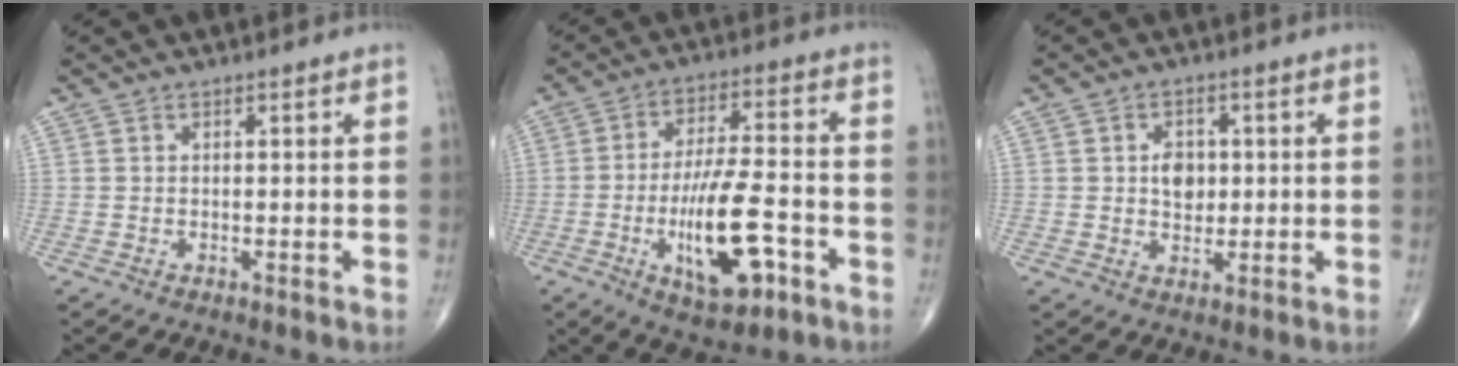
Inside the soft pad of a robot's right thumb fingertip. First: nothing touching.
{"total": 15.1, "force": [-5.1, 5.4, 13.2], "torque": [-0.220, 0.022, -0.078]}
{"total": 4.8, "force": [0.5, 3.6, 3.1], "torque": [-0.028, -0.001, 0.009]}